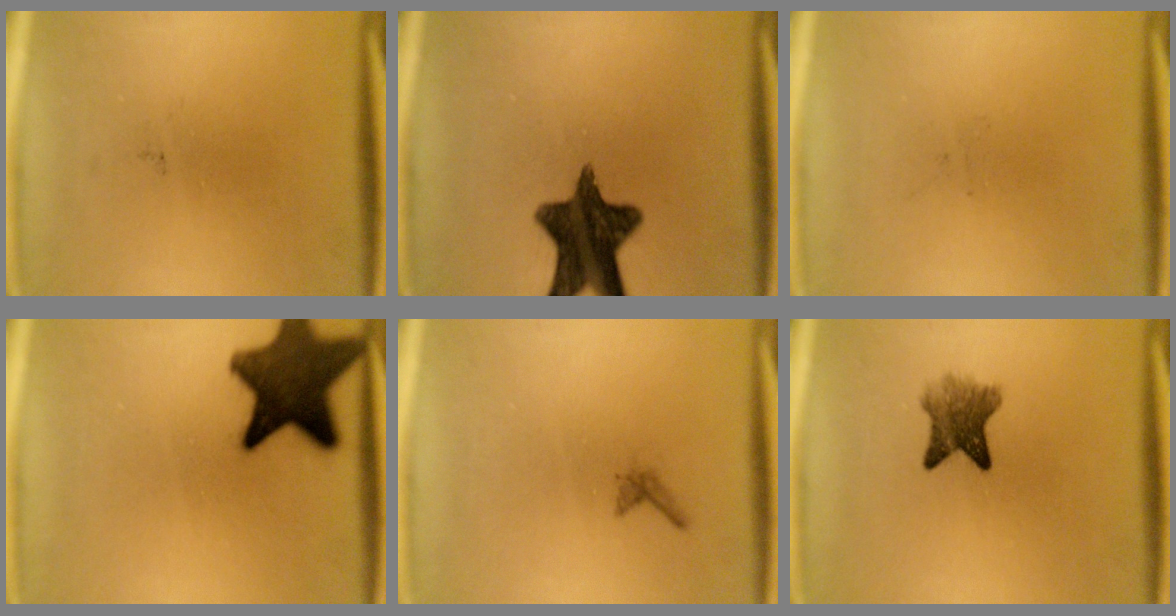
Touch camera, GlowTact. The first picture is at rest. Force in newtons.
{"total": 13.2}
{"total": 0.0}
{"total": 13.7}
{"total": 0.6}
{"total": 5.2}